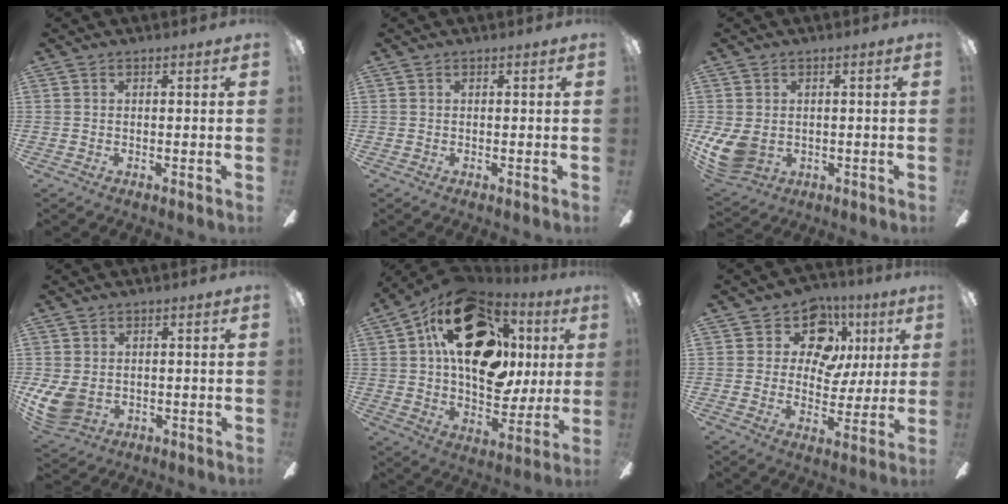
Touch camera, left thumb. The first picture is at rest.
{"total": 0.0}
{"total": 8.1, "force": [-0.7, 6.2, 5.2], "torque": [-0.111, -0.001, -0.007]}
{"total": 7.4, "force": [-0.5, 5.7, 4.6], "torque": [-0.103, 0.001, -0.003]}
{"total": 27.1, "force": [8.8, 16.4, 19.7], "torque": [-0.332, -0.022, 0.155]}
{"total": 12.9, "force": [6.2, 9.1, 6.8], "torque": [-0.100, -0.026, 0.113]}